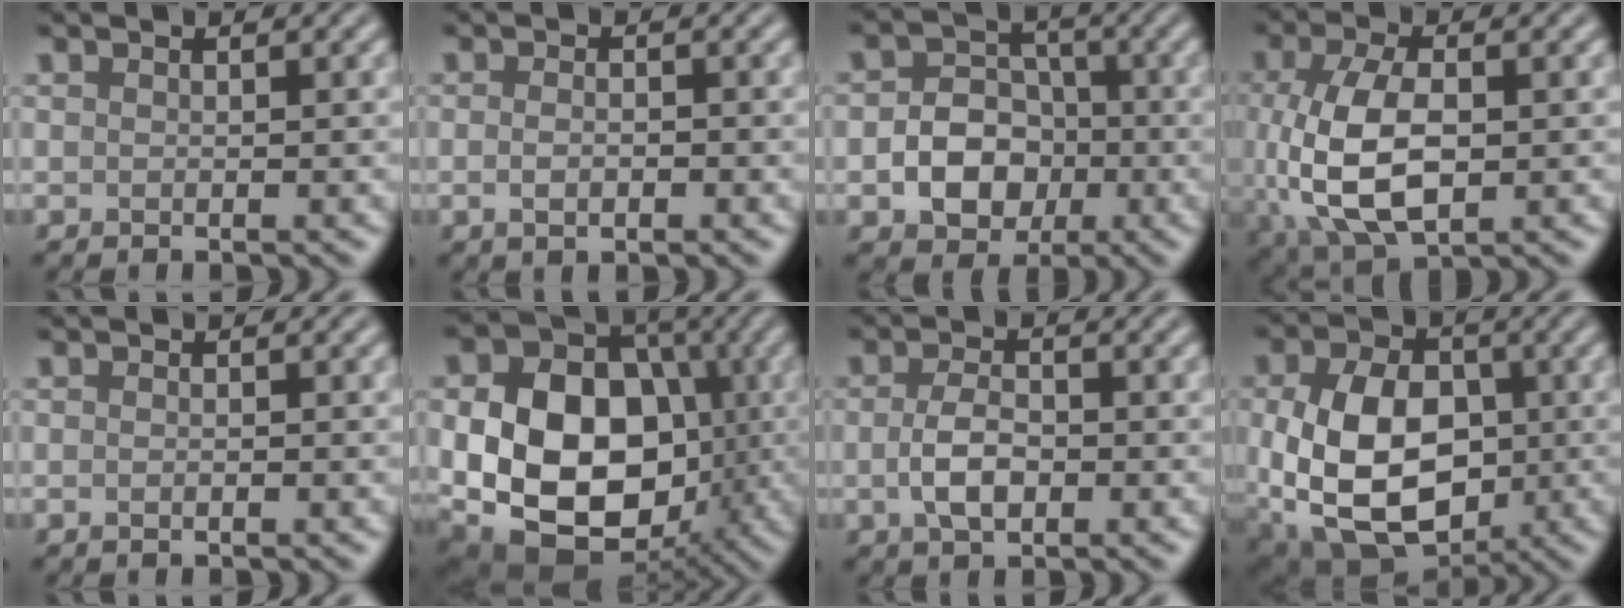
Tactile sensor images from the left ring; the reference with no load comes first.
{"total": 1.8, "force": [-0.4, 0.9, 1.5], "torque": [-0.026, -0.004, -0.009]}
{"total": 5.7, "force": [-1.4, 4.5, 3.1], "torque": [-0.033, -0.003, -0.033]}
{"total": 9.2, "force": [-0.8, 5.0, 7.7], "torque": [-0.171, -0.012, -0.010]}
{"total": 0.8, "force": [-0.2, 0.3, 0.7], "torque": [-0.009, -0.002, -0.002]}
{"total": 16.4, "force": [-2.2, 12.2, 10.7], "torque": [-0.167, -0.011, -0.040]}
{"total": 3.3, "force": [-0.6, 1.8, 2.7], "torque": [-0.056, -0.002, -0.012]}
{"total": 12.8, "force": [-1.3, 8.9, 9.2], "torque": [-0.181, -0.024, -0.014]}